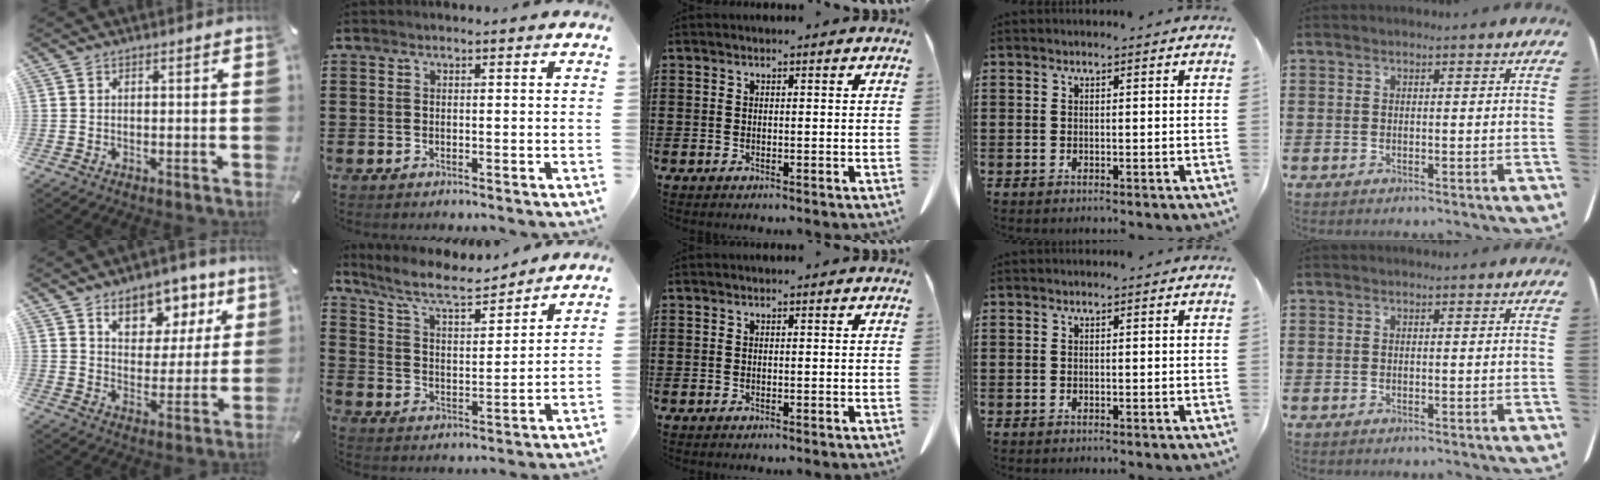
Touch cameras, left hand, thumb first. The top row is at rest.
{"thumb": {"total": 10.7, "force": [6.8, 7.2, 4.2], "torque": [-0.052, -0.046, 0.114]}, "index": {"total": 7.7, "force": [6.7, 1.3, 3.5], "torque": [-0.095, -0.033, 0.116]}}